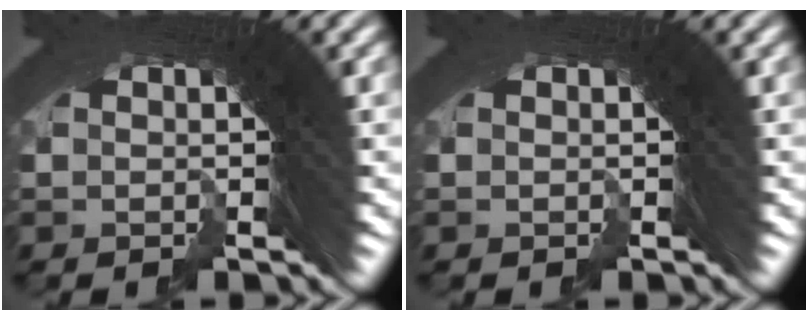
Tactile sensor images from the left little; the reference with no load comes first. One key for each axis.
{"total": 0.0}